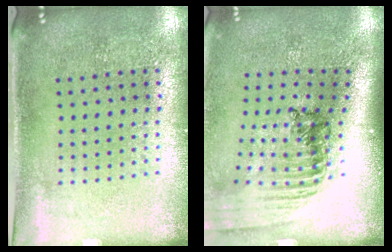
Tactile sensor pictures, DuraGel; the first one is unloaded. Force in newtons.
{"total": 1.7, "press": 1.4, "slide": 1.0}